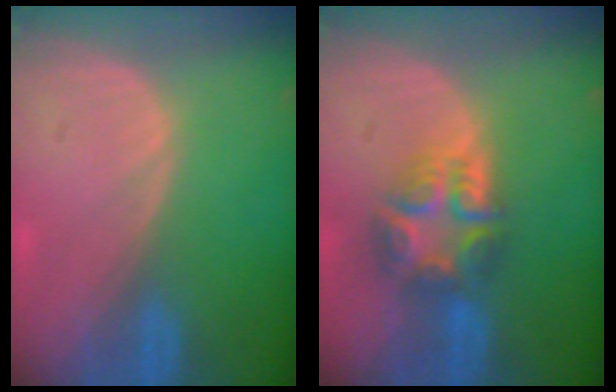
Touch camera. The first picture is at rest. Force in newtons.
{"total": 7.9, "press": 6.7, "slide": 4.2}